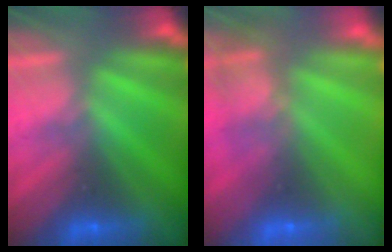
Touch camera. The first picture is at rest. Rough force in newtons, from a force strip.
{"total": 8.2}